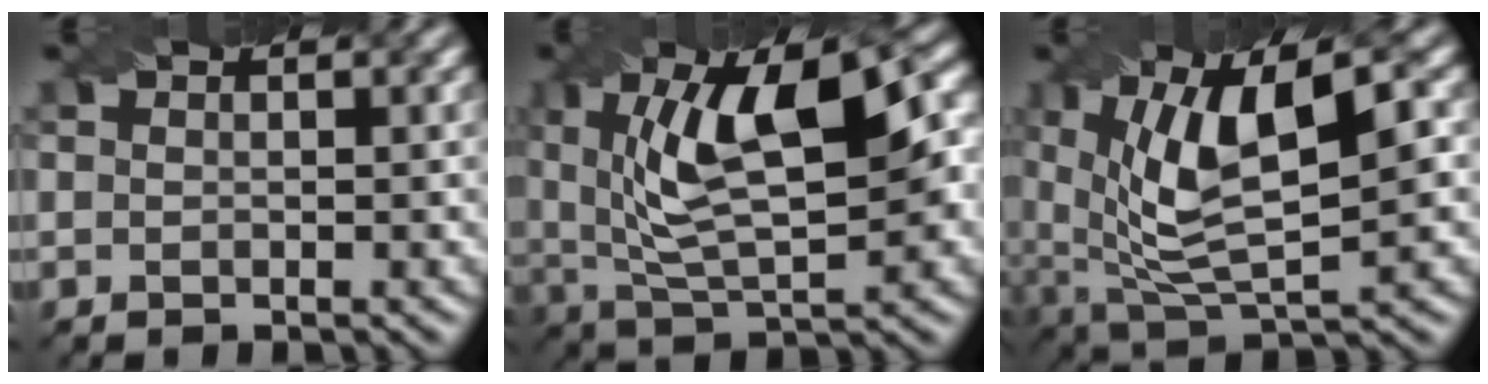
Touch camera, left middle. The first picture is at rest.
{"total": 11.3, "force": [2.5, 4.1, 10.2], "torque": [-0.176, 0.009, 0.041]}
{"total": 10.2, "force": [2.3, 4.0, 9.1], "torque": [-0.174, -0.001, 0.043]}